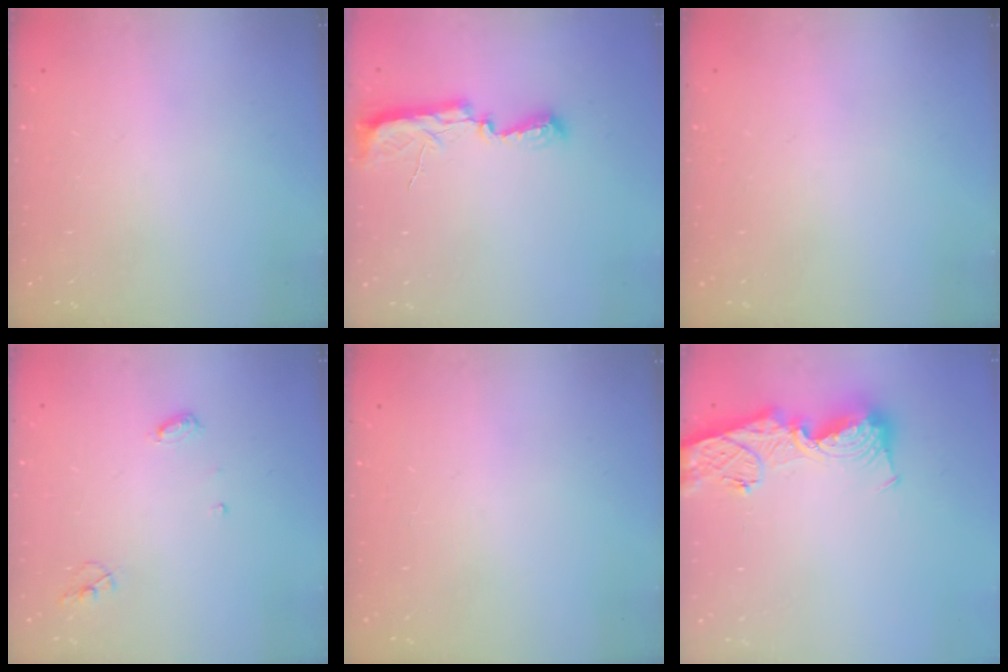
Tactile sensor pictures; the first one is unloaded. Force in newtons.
{"total": 7.7, "press": 7.7, "slide": 0.8}
{"total": 0.0}
{"total": 4.7, "press": 4.6, "slide": 0.5}
{"total": 0.0}
{"total": 13.6, "press": 13.5, "slide": 1.5}